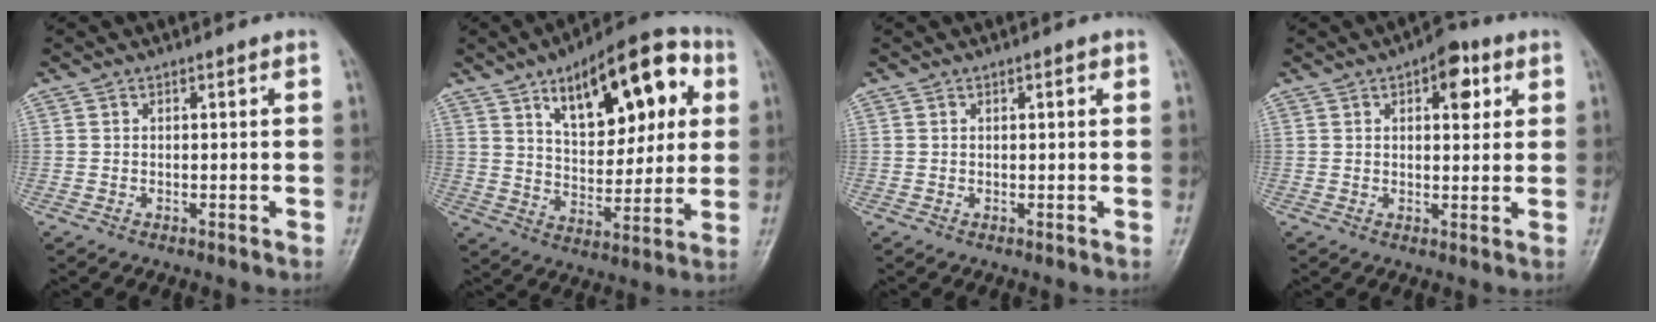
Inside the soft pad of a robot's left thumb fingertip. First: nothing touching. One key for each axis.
{"total": 20.8, "fx": 8.2, "fy": 10.1, "fz": 16.2, "tx": -0.183, "ty": -0.009, "tz": 0.125}
{"total": 1.0, "fx": 0.4, "fy": 0.4, "fz": 0.8, "tx": -0.008, "ty": 0.002, "tz": 0.005}
{"total": 6.5, "fx": 2.8, "fy": 3.4, "fz": 4.8, "tx": -0.036, "ty": -0.005, "tz": 0.030}